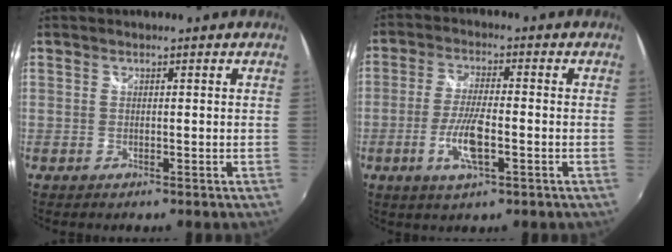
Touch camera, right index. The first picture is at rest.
{"total": 7.6, "force": [-2.7, 1.6, 6.9], "torque": [-0.144, -0.006, -0.052]}